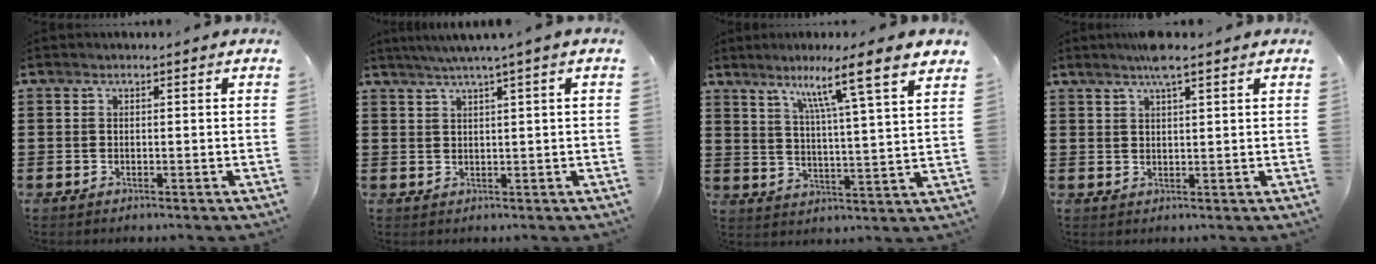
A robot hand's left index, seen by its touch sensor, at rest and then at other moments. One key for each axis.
{"total": 2.2, "fx": 1.4, "fy": -0.5, "fz": 1.6, "tx": -0.032, "ty": 0.000, "tz": 0.025}
{"total": 9.0, "fx": 6.5, "fy": -0.8, "fz": 6.2, "tx": -0.118, "ty": -0.041, "tz": 0.096}
{"total": 4.1, "fx": 3.0, "fy": 0.4, "fz": 2.8, "tx": -0.061, "ty": 0.005, "tz": 0.053}